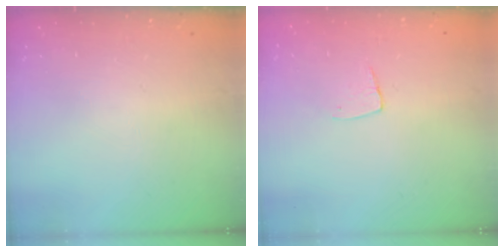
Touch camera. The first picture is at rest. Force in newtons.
{"total": 5.3, "press": 5.3, "slide": 0.3}